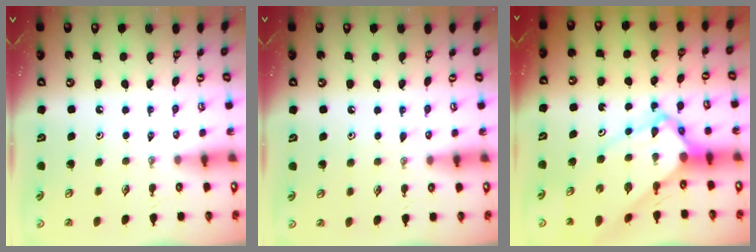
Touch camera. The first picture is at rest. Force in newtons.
{"total": 7.2, "press": 7.1, "slide": 0.7}
{"total": 9.6, "press": 9.5, "slide": 0.9}